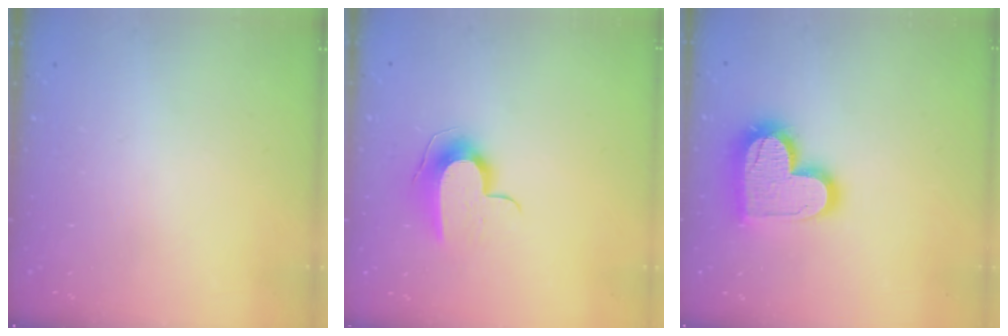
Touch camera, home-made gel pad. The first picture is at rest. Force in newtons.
{"total": 9.0, "press": 9.0, "slide": 0.5}
{"total": 16.9, "press": 16.9, "slide": 1.3}